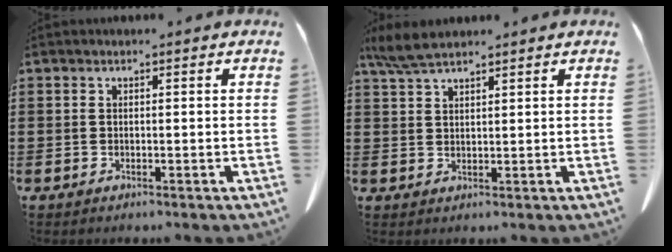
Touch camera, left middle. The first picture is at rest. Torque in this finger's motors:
{"motor_torque": [0.20, 0.19, 0.06, 0.06]}